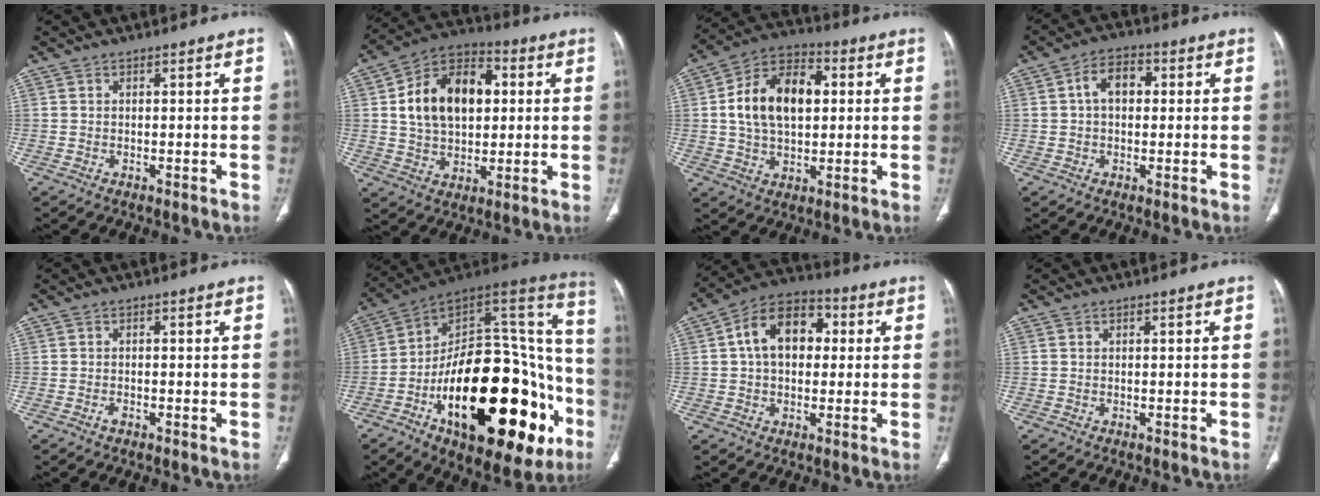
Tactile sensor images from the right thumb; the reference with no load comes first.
{"total": 17.2, "force": [3.0, 11.4, 12.6], "torque": [-0.182, 0.016, 0.048]}
{"total": 15.8, "force": [2.2, 10.0, 12.1], "torque": [-0.191, 0.019, 0.032]}
{"total": 7.6, "force": [1.1, 5.2, 5.5], "torque": [-0.078, 0.020, 0.011]}
{"total": 1.1, "force": [-0.6, 0.4, 0.8], "torque": [-0.014, 0.001, -0.012]}
{"total": 39.9, "force": [-14.5, 18.8, 32.2], "torque": [-0.400, 0.070, -0.212]}
{"total": 13.0, "force": [2.0, 8.8, 9.4], "torque": [-0.130, 0.025, 0.023]}
{"total": 0.0}